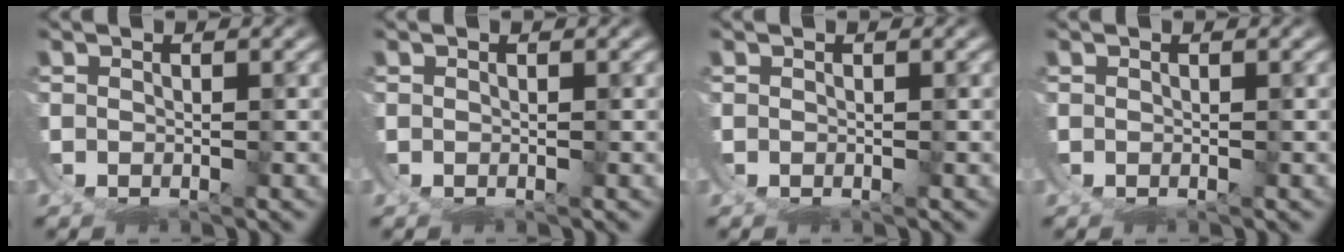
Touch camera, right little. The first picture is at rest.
{"total": 0.0}
{"total": 0.0}
{"total": 0.0}